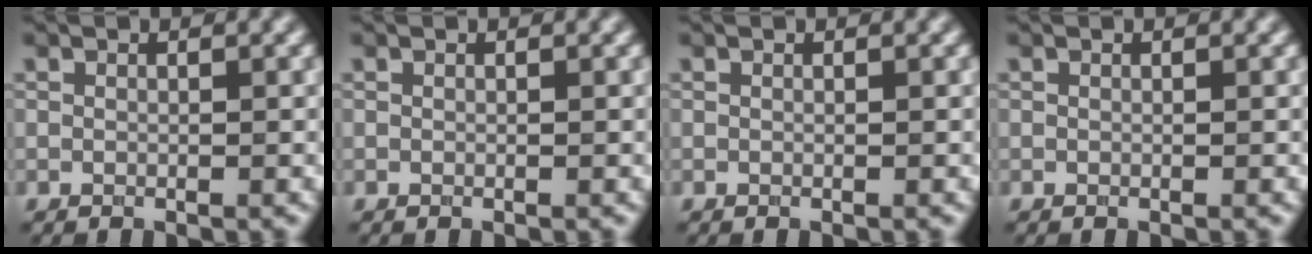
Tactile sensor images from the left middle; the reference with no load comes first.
{"total": 0.0}
{"total": 0.0}
{"total": 0.0}